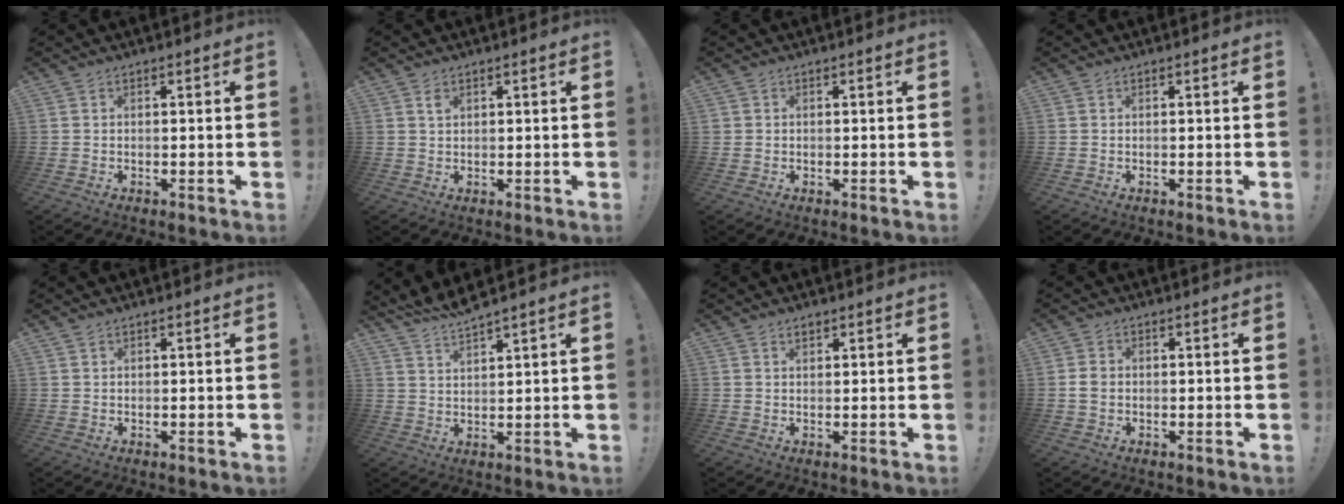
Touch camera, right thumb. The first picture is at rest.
{"total": 1.5, "force": [0.9, 0.8, 1.0], "torque": [-0.011, -0.003, 0.015]}
{"total": 0.8, "force": [0.1, 0.8, -0.1], "torque": [0.002, 0.001, 0.002]}
{"total": 0.0}
{"total": 0.8, "force": [0.6, 0.5, 0.2], "torque": [0.000, -0.002, 0.012]}
{"total": 5.3, "force": [4.9, -0.4, 2.1], "torque": [-0.057, -0.028, 0.092]}
{"total": 1.5, "force": [1.1, 0.8, 0.6], "torque": [-0.004, -0.003, 0.019]}
{"total": 2.5, "force": [-0.2, 2.0, 1.6], "torque": [-0.021, 0.004, -0.006]}